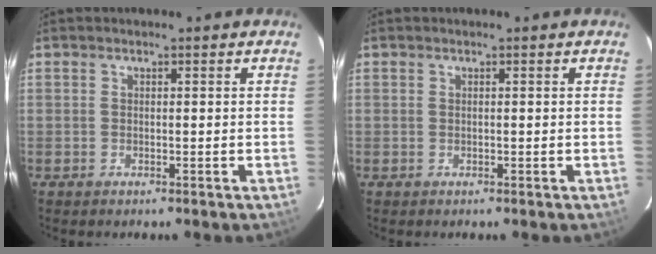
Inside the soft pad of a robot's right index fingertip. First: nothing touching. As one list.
[{"total": 0.0}]